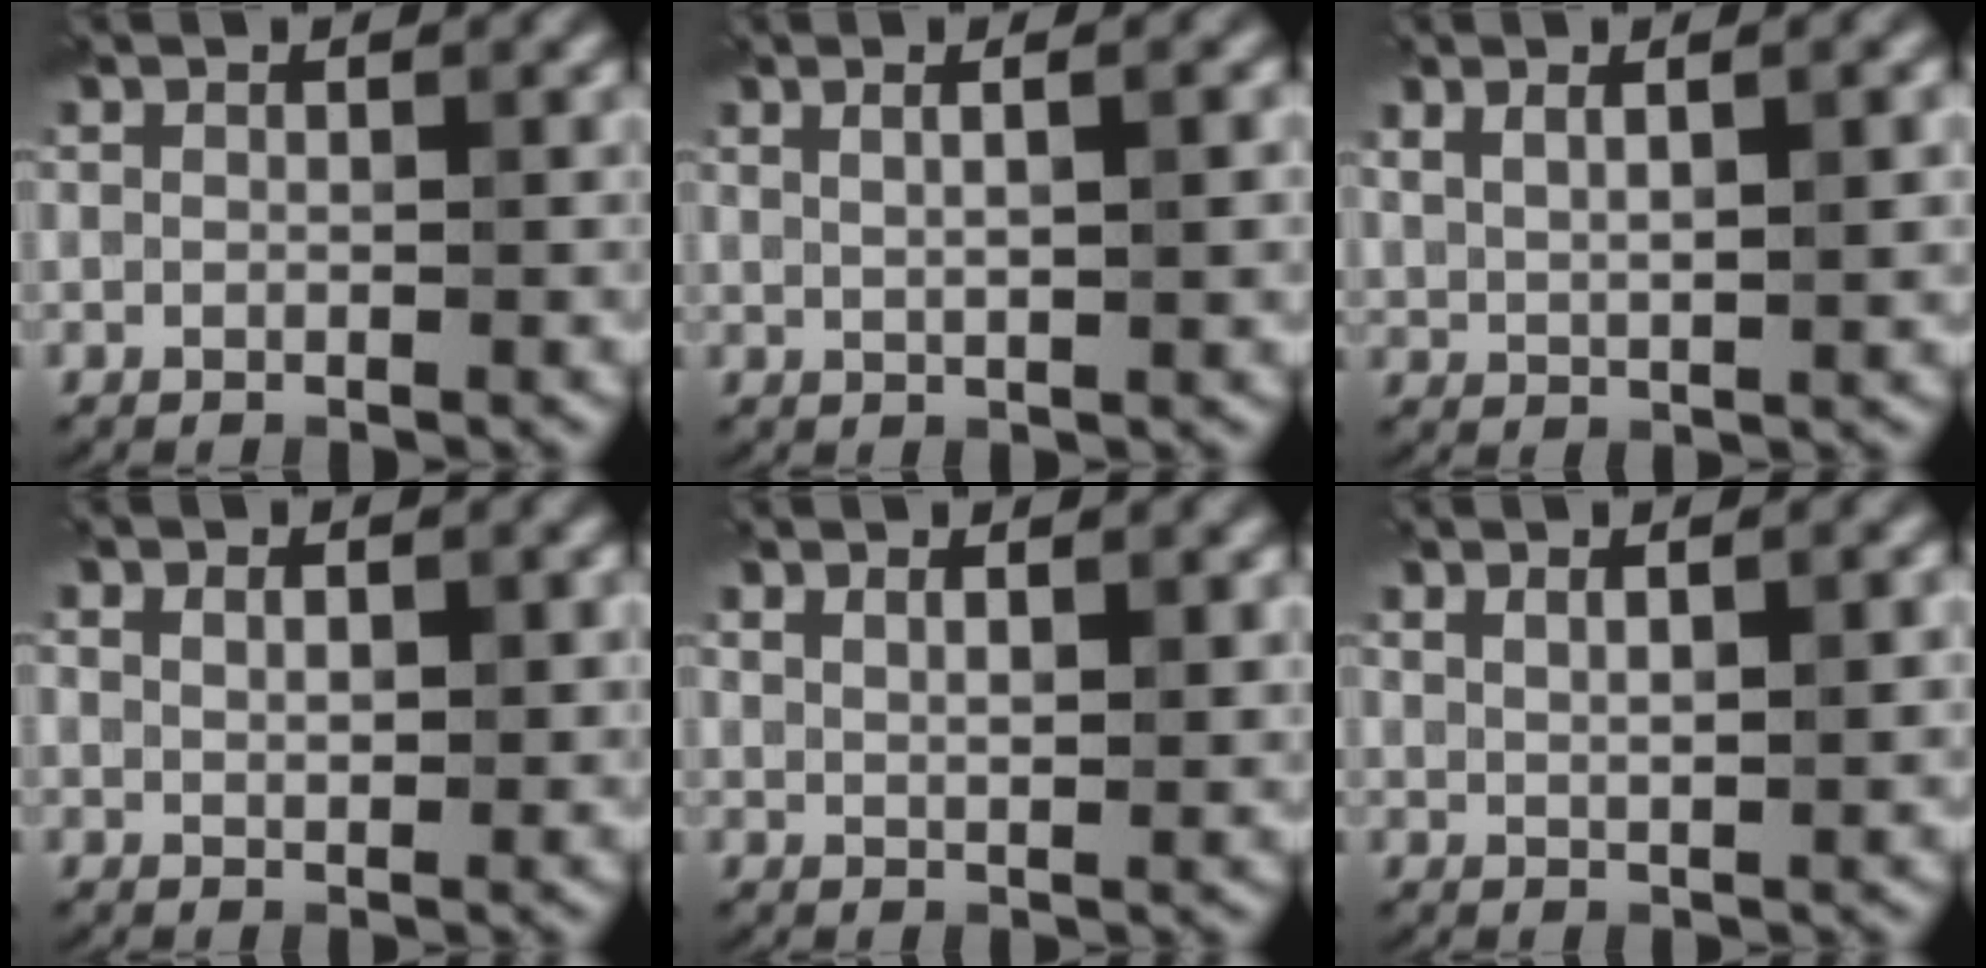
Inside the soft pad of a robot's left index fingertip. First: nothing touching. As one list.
[{"total": 4.2, "force": [1.3, 1.6, 3.6], "torque": [-0.026, 0.012, 0.000]}, {"total": 4.1, "force": [1.6, 1.3, 3.5], "torque": [-0.059, 0.002, 0.029]}, {"total": 2.4, "force": [0.8, 1.4, 1.8], "torque": [-0.028, -0.003, 0.017]}, {"total": 2.4, "force": [1.3, 0.7, 1.8], "torque": [-0.027, -0.005, 0.025]}, {"total": 3.1, "force": [1.1, 0.9, 2.8], "torque": [-0.045, 0.003, 0.020]}]